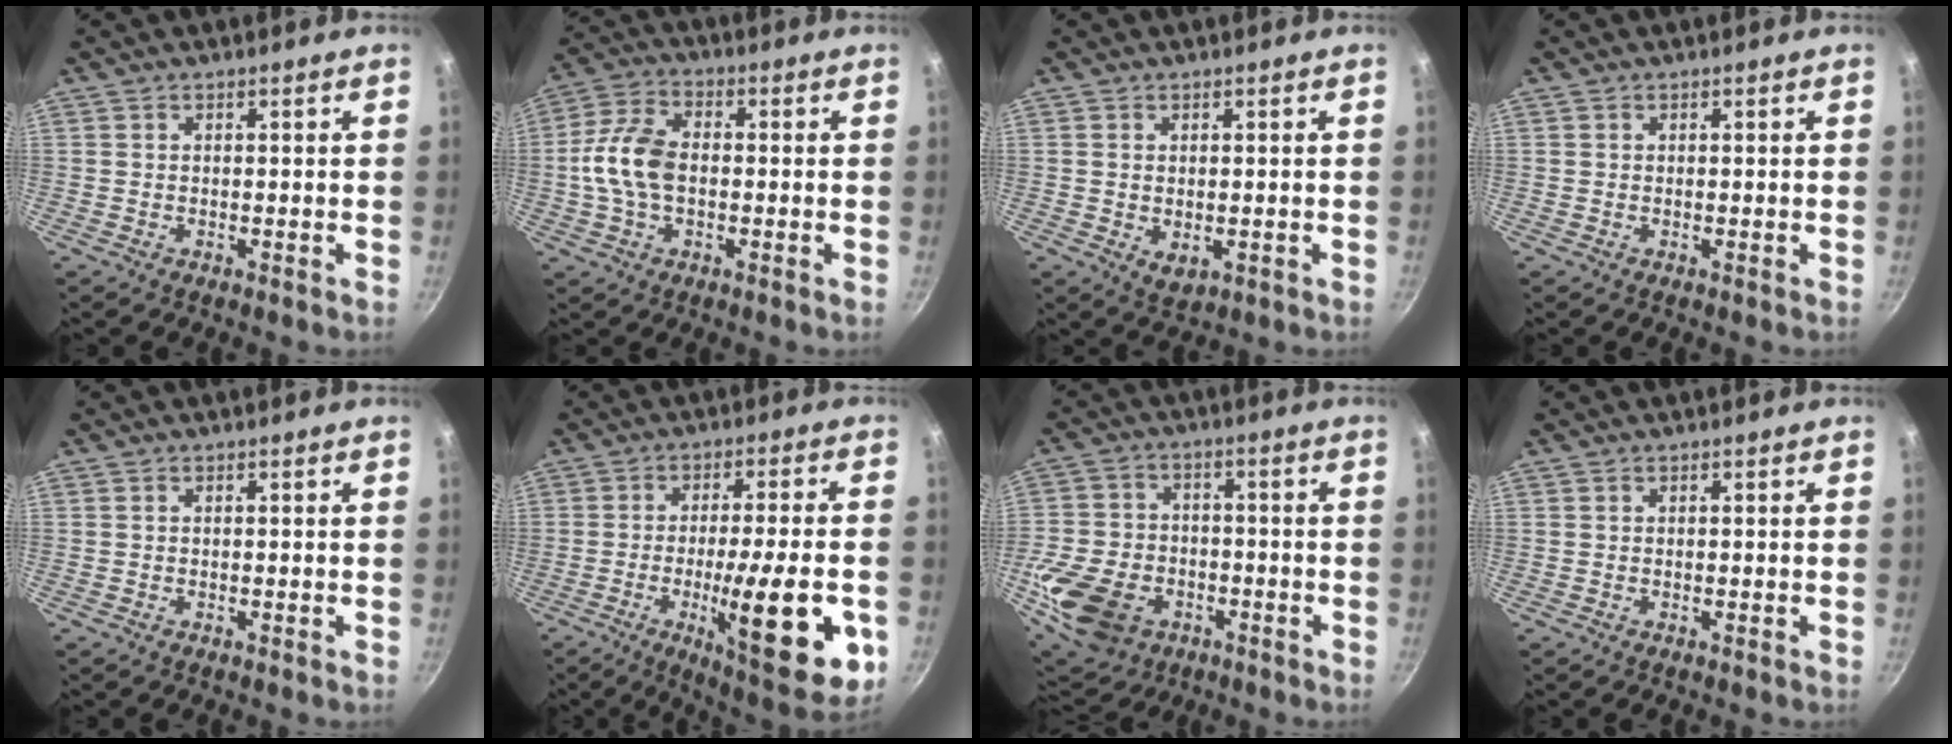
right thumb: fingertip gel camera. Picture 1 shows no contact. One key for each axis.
{"total": 10.4, "fx": -0.7, "fy": 6.5, "fz": 8.1, "tx": -0.155, "ty": 0.029, "tz": -0.024}
{"total": 3.5, "fx": -0.2, "fy": 2.3, "fz": 2.6, "tx": -0.040, "ty": -0.011, "tz": 0.001}
{"total": 0.0}
{"total": 0.0}
{"total": 19.8, "fx": -5.4, "fy": 4.2, "fz": 18.6, "tx": -0.250, "ty": 0.009, "tz": -0.074}
{"total": 17.2, "fx": -6.2, "fy": 12.3, "fz": 10.3, "tx": -0.198, "ty": 0.024, "tz": -0.102}
{"total": 0.0}